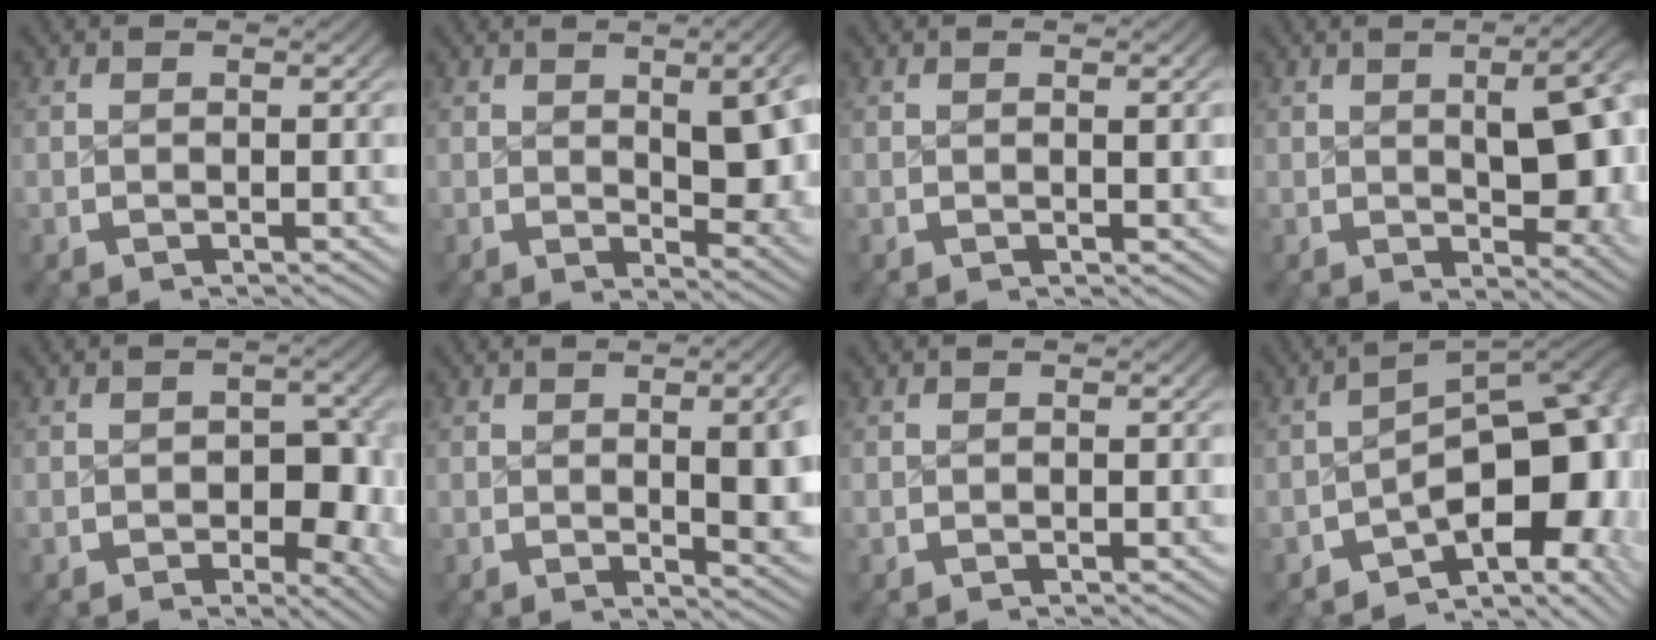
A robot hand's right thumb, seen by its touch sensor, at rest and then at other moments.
{"total": 7.0, "force": [0.4, 3.1, 6.3], "torque": [-0.074, -0.013, 0.016]}
{"total": 0.8, "force": [0.3, 0.1, 0.7], "torque": [-0.008, -0.001, 0.006]}
{"total": 9.1, "force": [0.1, 4.2, 8.0], "torque": [-0.099, -0.013, 0.014]}
{"total": 6.1, "force": [-1.2, 3.7, 4.7], "torque": [-0.059, -0.032, -0.006]}
{"total": 5.9, "force": [0.0, 2.2, 5.5], "torque": [-0.059, -0.004, 0.004]}
{"total": 0.0}
{"total": 15.3, "force": [-2.3, 9.1, 12.1], "torque": [-0.168, -0.043, -0.023]}